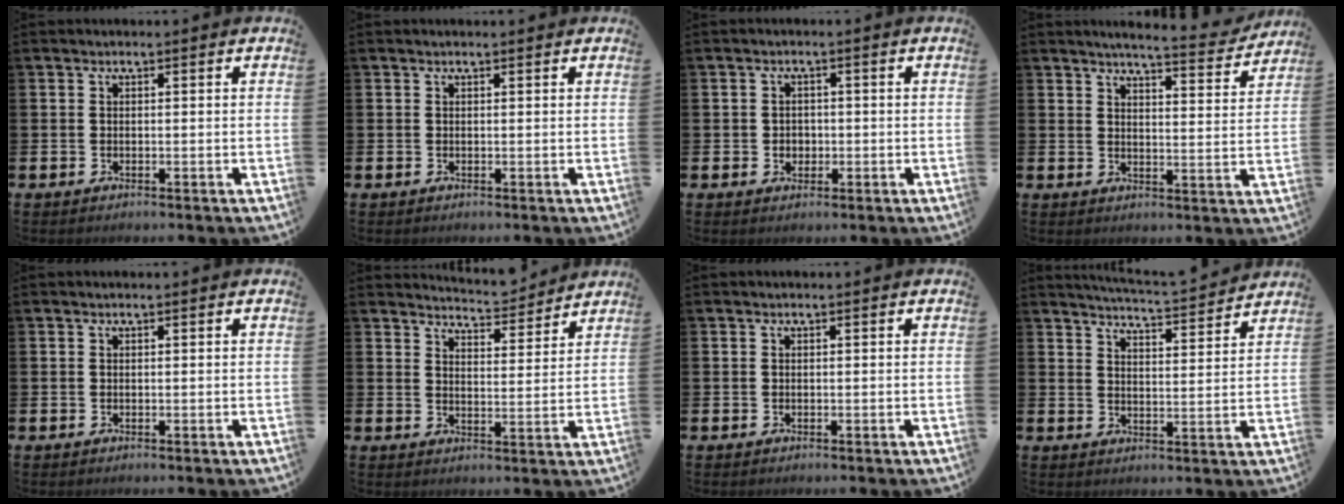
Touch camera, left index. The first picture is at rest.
{"total": 0.0}
{"total": 1.8, "force": [0.0, 1.7, 0.6], "torque": [-0.003, 0.004, -0.006]}
{"total": 5.6, "force": [5.4, 0.1, 1.5], "torque": [-0.027, -0.037, 0.088]}
{"total": 0.0}
{"total": 5.2, "force": [5.2, 0.3, 0.1], "torque": [-0.008, -0.039, 0.091]}
{"total": 0.0}
{"total": 5.2, "force": [5.1, -0.4, 0.5], "torque": [-0.025, -0.038, 0.088]}